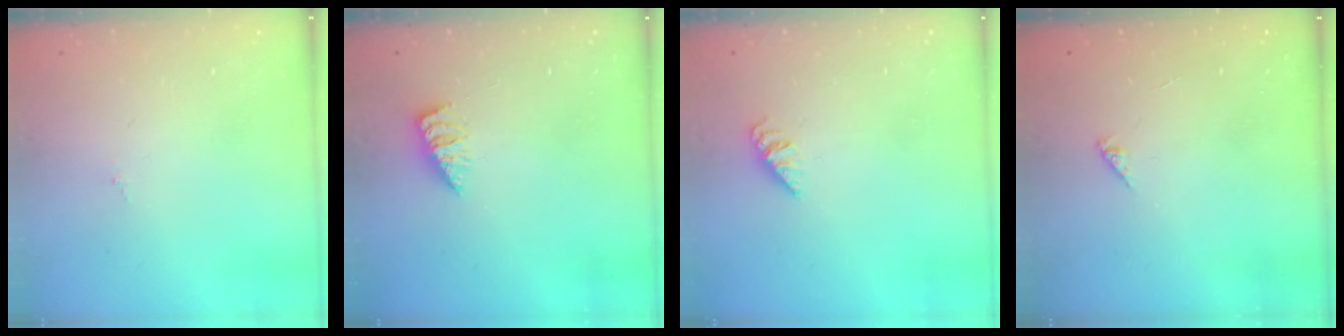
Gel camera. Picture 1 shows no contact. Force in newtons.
{"total": 2.5, "press": 2.5, "slide": 0.3}
{"total": 0.6, "press": 0.5, "slide": 0.2}
{"total": 0.0}